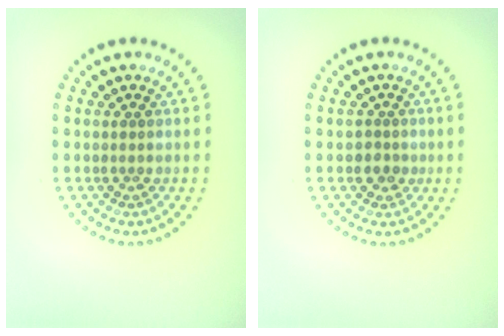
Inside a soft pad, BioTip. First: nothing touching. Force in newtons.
{"total": 1.3, "press": 1.1, "slide": 0.7}